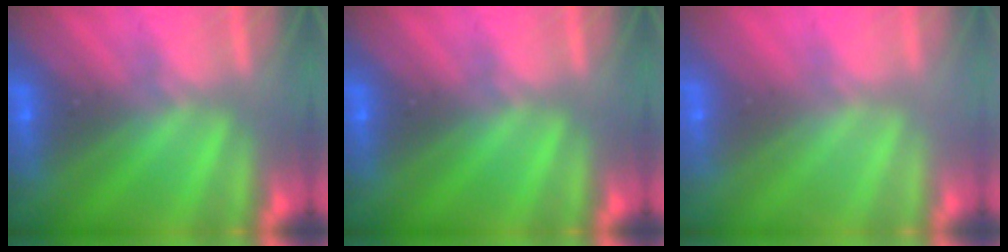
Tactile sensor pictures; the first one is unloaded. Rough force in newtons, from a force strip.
{"total": 0.0}
{"total": 3.4}